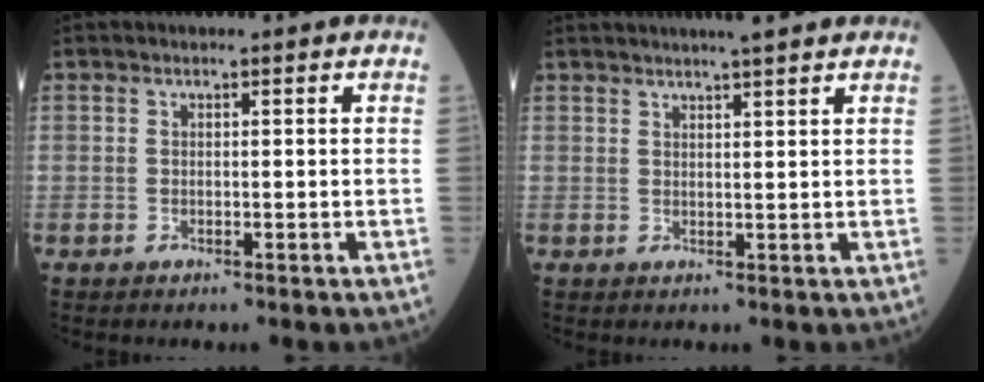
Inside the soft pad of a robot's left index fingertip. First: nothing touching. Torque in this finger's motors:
{"motor_torque": [-0.18, -0.74, 0.28, 0.10]}